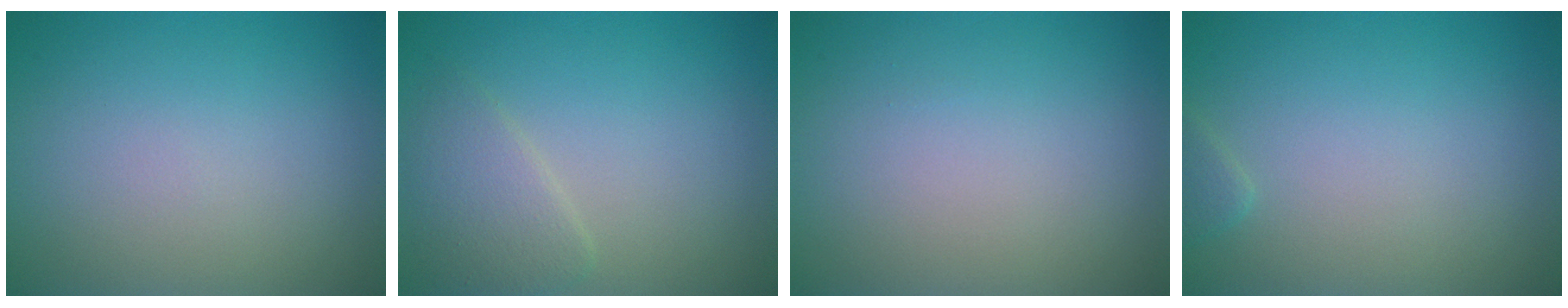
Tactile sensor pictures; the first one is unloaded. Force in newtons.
{"total": 2.6, "press": 2.6, "slide": 0.0}
{"total": 0.0}
{"total": 0.6, "press": 0.6, "slide": 0.1}